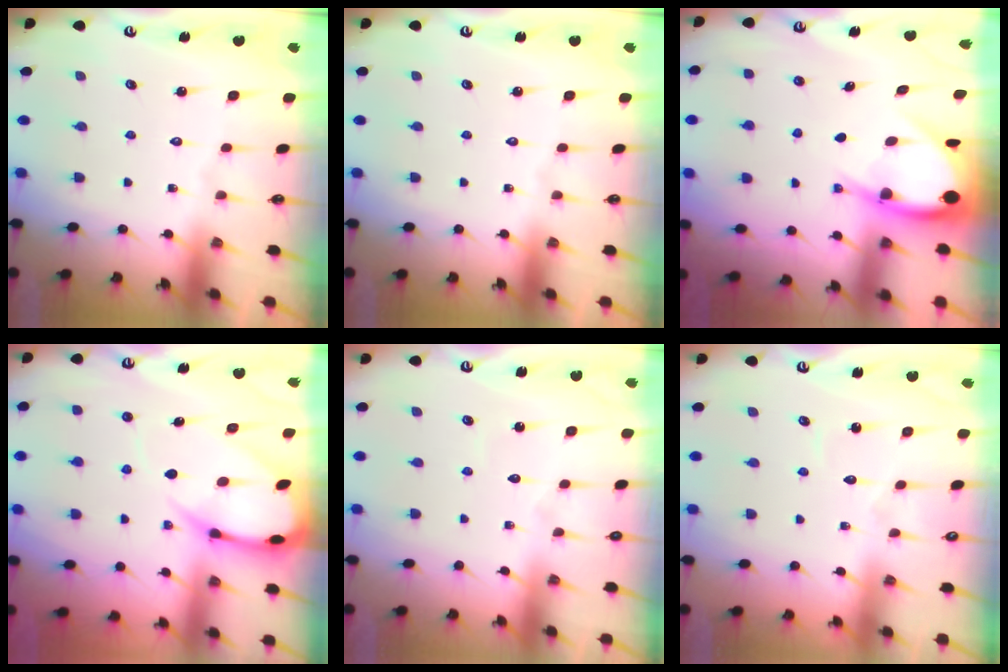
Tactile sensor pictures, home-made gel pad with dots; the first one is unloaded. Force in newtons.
{"total": 0.0}
{"total": 7.2, "press": 7.1, "slide": 1.0}
{"total": 9.5, "press": 9.4, "slide": 0.9}
{"total": 3.6, "press": 3.6, "slide": 0.4}
{"total": 2.8, "press": 2.8, "slide": 0.0}